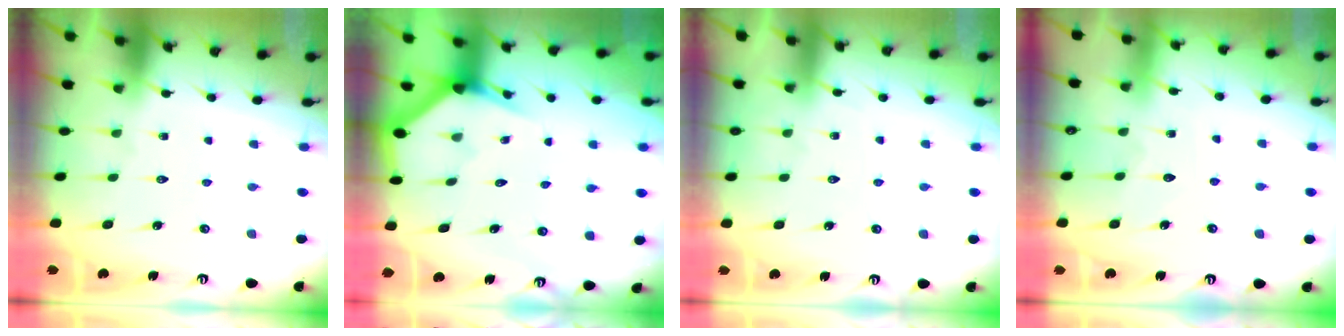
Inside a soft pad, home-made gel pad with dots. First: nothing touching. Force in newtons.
{"total": 2.7, "press": 2.7, "slide": 0.1}
{"total": 3.1, "press": 3.1, "slide": 0.4}
{"total": 4.2, "press": 4.2, "slide": 0.3}